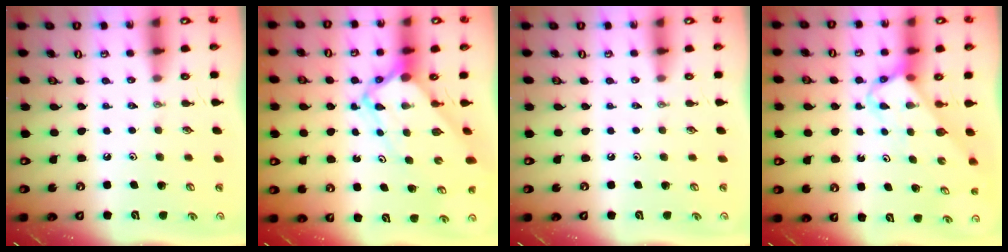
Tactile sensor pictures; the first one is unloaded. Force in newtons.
{"total": 6.9, "press": 6.8, "slide": 0.6}
{"total": 0.0}
{"total": 3.6, "press": 3.6, "slide": 0.3}